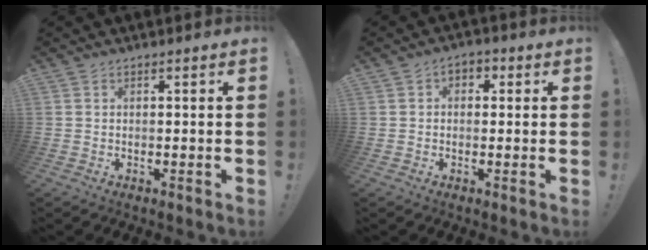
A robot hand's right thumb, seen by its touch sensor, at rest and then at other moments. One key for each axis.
{"total": 3.1, "fx": -0.4, "fy": 2.6, "fz": 1.6, "tx": -0.018, "ty": 0.009, "tz": -0.008}